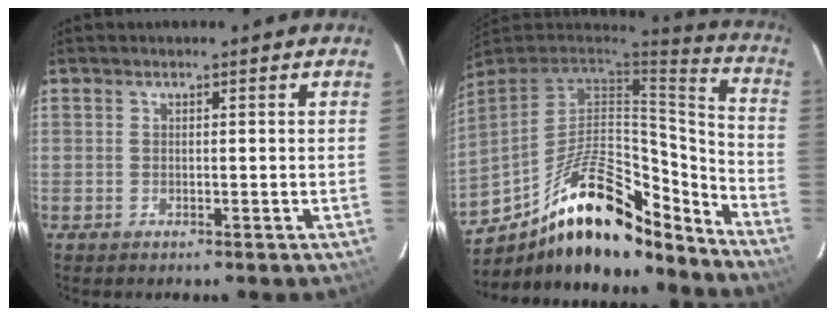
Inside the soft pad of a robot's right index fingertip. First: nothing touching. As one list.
[{"total": 24.3, "force": [-16.5, 9.5, 15.2], "torque": [-0.268, 0.011, -0.252]}]